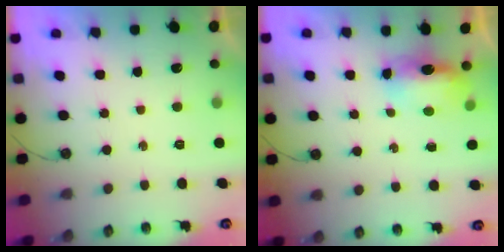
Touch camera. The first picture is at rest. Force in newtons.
{"total": 7.0, "press": 7.0, "slide": 0.5}